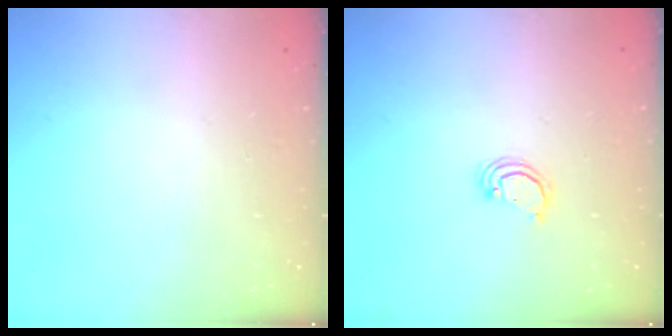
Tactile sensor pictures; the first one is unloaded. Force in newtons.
{"total": 2.1, "press": 2.1, "slide": 0.1}